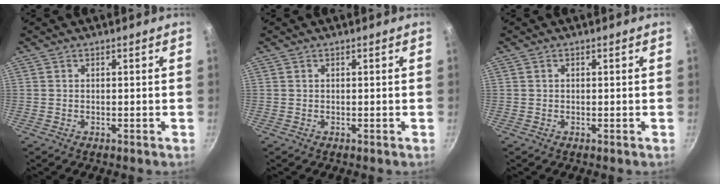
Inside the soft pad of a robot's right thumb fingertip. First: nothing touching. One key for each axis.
{"total": 0.0}
{"total": 0.0}